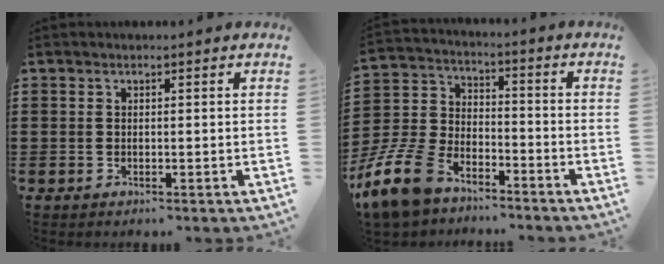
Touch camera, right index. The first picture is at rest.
{"total": 11.4, "force": [-8.6, 5.5, 5.1], "torque": [-0.145, 0.030, -0.173]}